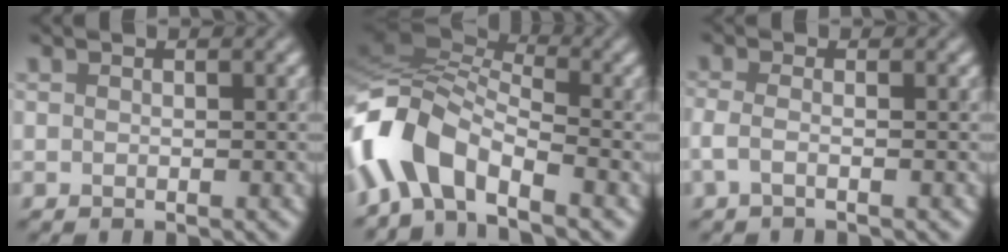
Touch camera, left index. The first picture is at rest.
{"total": 8.6, "force": [-4.2, 4.4, 6.1], "torque": [-0.119, 0.017, -0.102]}
{"total": 1.9, "force": [-0.6, 0.6, 1.7], "torque": [-0.035, -0.007, -0.020]}